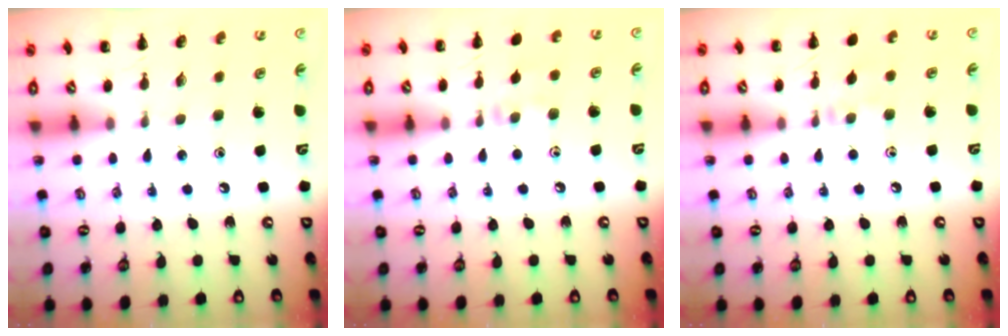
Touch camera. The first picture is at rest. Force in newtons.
{"total": 7.0, "press": 6.7, "slide": 1.9}
{"total": 6.3, "press": 6.0, "slide": 1.8}